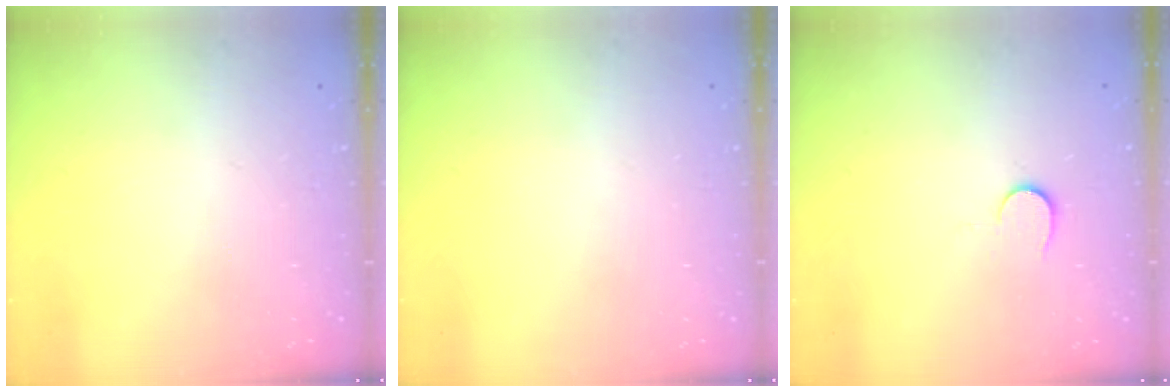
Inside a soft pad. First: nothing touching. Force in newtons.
{"total": 0.0}
{"total": 4.0, "press": 4.0, "slide": 0.4}